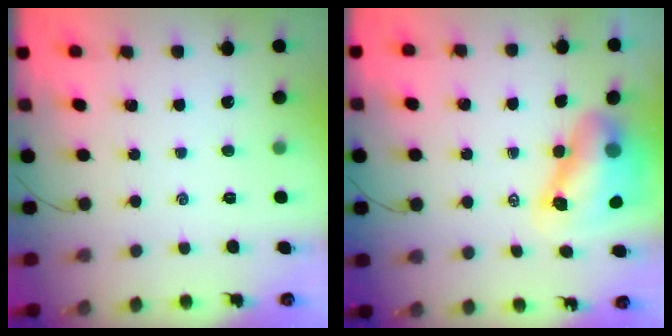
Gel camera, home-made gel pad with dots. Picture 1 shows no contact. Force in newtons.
{"total": 10.6, "press": 10.2, "slide": 3.0}